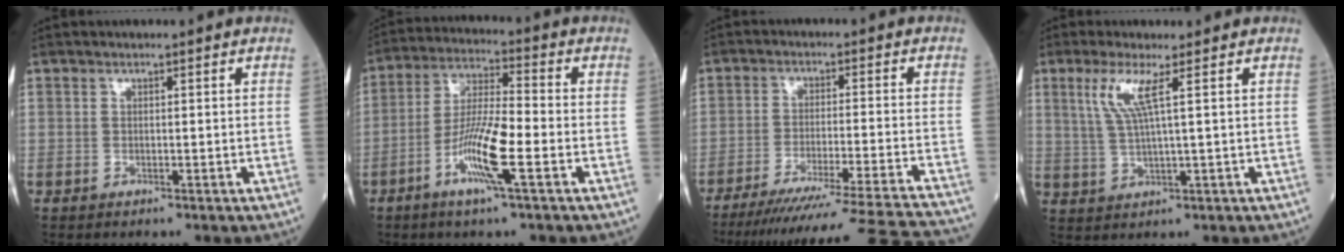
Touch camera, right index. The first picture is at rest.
{"total": 10.0, "force": [-3.8, 0.6, 9.2], "torque": [-0.184, -0.004, -0.074]}
{"total": 25.6, "force": [-23.7, -2.5, 9.5], "torque": [-0.083, -0.061, -0.321]}
{"total": 5.2, "force": [2.1, -0.5, 4.8], "torque": [-0.105, 0.001, 0.046]}